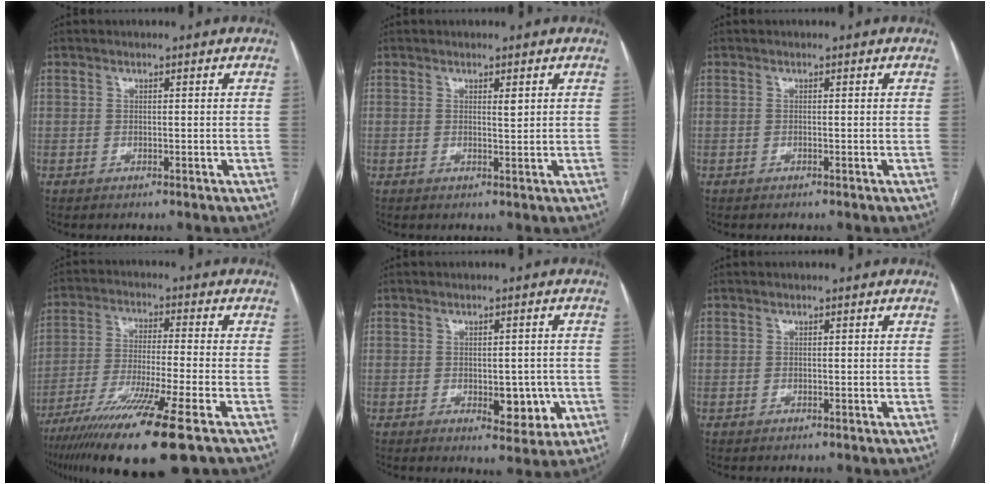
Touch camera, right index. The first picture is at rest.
{"total": 1.1, "force": [0.6, 0.2, 1.0], "torque": [-0.018, -0.004, 0.009]}
{"total": 0.0}
{"total": 16.2, "force": [-10.3, -0.3, 12.6], "torque": [-0.225, -0.047, -0.177]}
{"total": 5.9, "force": [-1.3, 3.0, 4.9], "torque": [-0.053, 0.001, -0.007]}
{"total": 0.0}